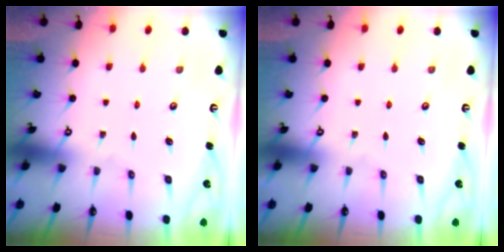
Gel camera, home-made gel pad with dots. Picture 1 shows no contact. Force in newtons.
{"total": 0.0}